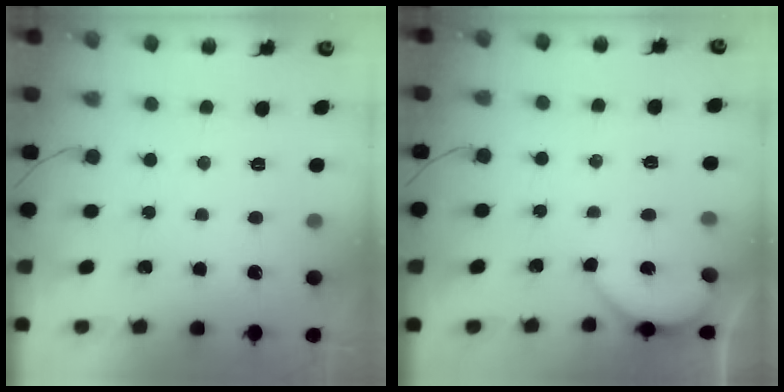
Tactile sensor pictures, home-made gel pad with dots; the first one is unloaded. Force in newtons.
{"total": 2.8, "press": 2.8, "slide": 0.3}